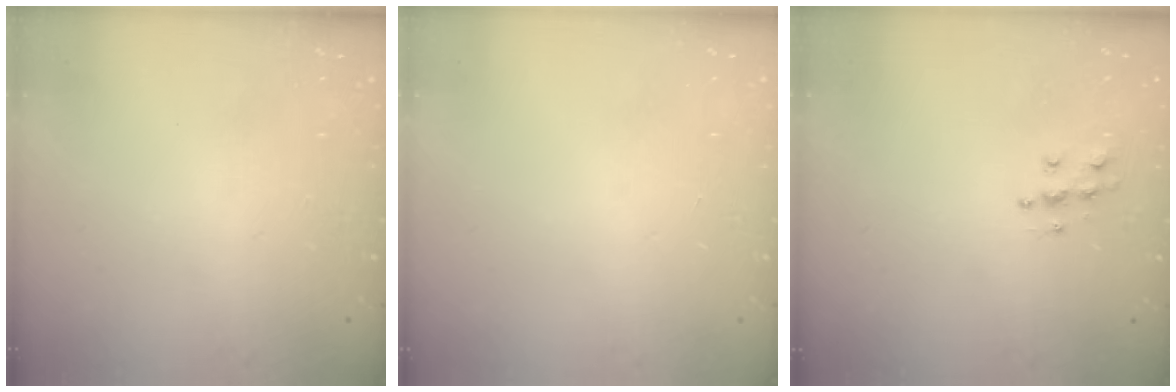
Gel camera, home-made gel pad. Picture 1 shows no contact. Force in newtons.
{"total": 0.0}
{"total": 6.2, "press": 6.2, "slide": 0.2}